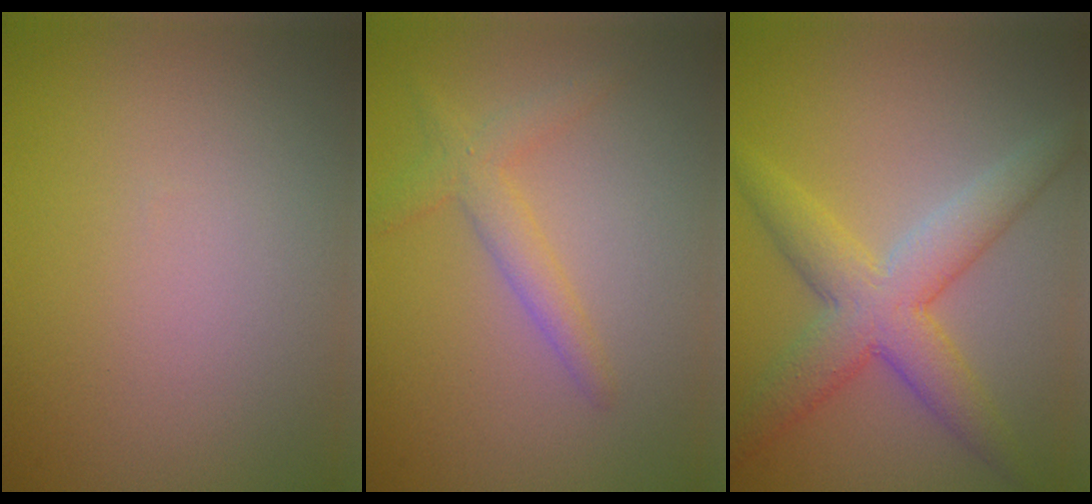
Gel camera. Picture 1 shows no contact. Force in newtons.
{"total": 2.4, "press": 2.4, "slide": 0.2}
{"total": 5.8, "press": 5.8, "slide": 0.1}